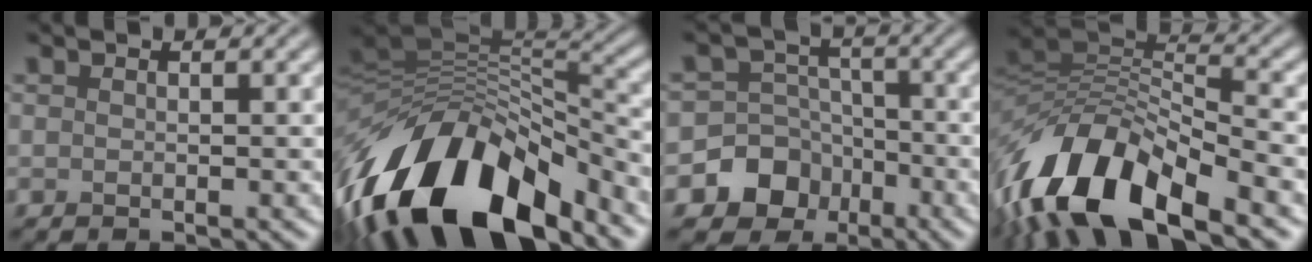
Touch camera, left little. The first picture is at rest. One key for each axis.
{"total": 15.0, "fx": -7.0, "fy": 7.4, "fz": 11.0, "tx": -0.200, "ty": 0.008, "tz": -0.122}
{"total": 8.4, "fx": -4.1, "fy": 7.2, "fz": 1.4, "tx": -0.010, "ty": -0.007, "tz": -0.096}
{"total": 13.7, "fx": -6.7, "fy": 6.3, "fz": 10.1, "tx": -0.193, "ty": 0.007, "tz": -0.128}